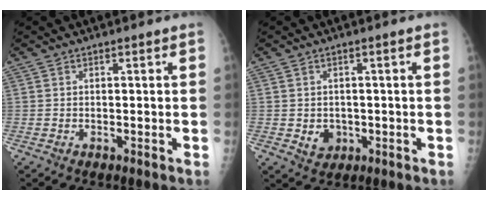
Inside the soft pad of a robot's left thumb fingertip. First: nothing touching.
{"total": 3.4, "force": [-0.6, 2.9, 1.6], "torque": [-0.009, 0.001, 0.001]}